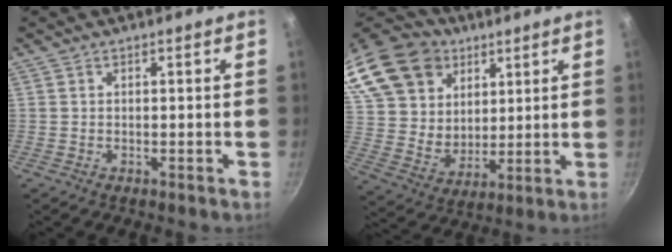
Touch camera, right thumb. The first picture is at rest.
{"total": 28.5, "force": [15.4, 20.3, 12.7], "torque": [-0.284, 0.000, 0.295]}